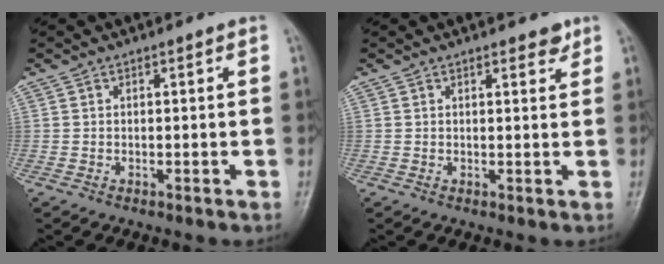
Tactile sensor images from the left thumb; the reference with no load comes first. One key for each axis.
{"total": 2.0, "fx": 1.5, "fy": 0.8, "fz": 1.0, "tx": -0.005, "ty": -0.008, "tz": 0.018}